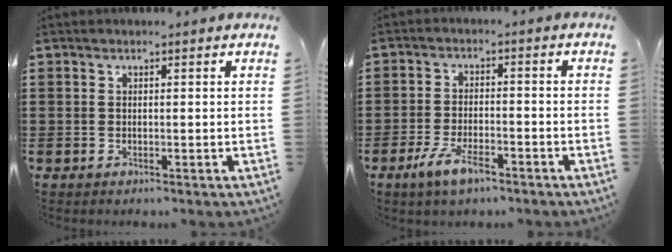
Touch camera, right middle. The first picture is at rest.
{"total": 5.5, "force": [-3.4, 1.9, 3.8], "torque": [-0.090, -0.003, -0.067]}